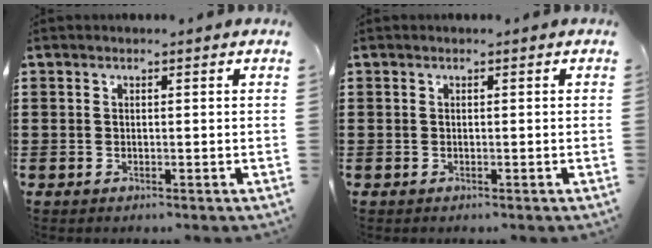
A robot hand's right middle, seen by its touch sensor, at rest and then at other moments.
{"total": 0.0}